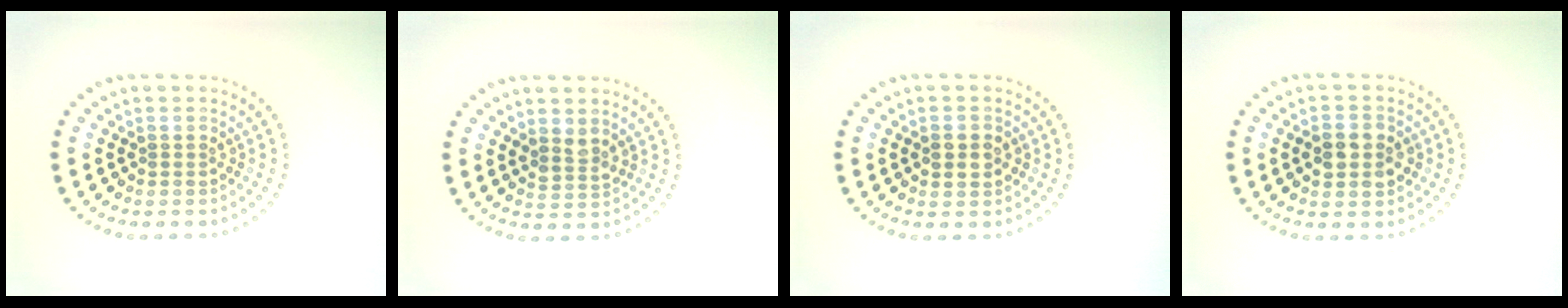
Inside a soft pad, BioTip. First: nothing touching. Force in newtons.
{"total": 1.5, "press": 1.2, "slide": 0.9}
{"total": 1.7, "press": 1.7, "slide": 0.2}
{"total": 3.7, "press": 3.7, "slide": 0.1}